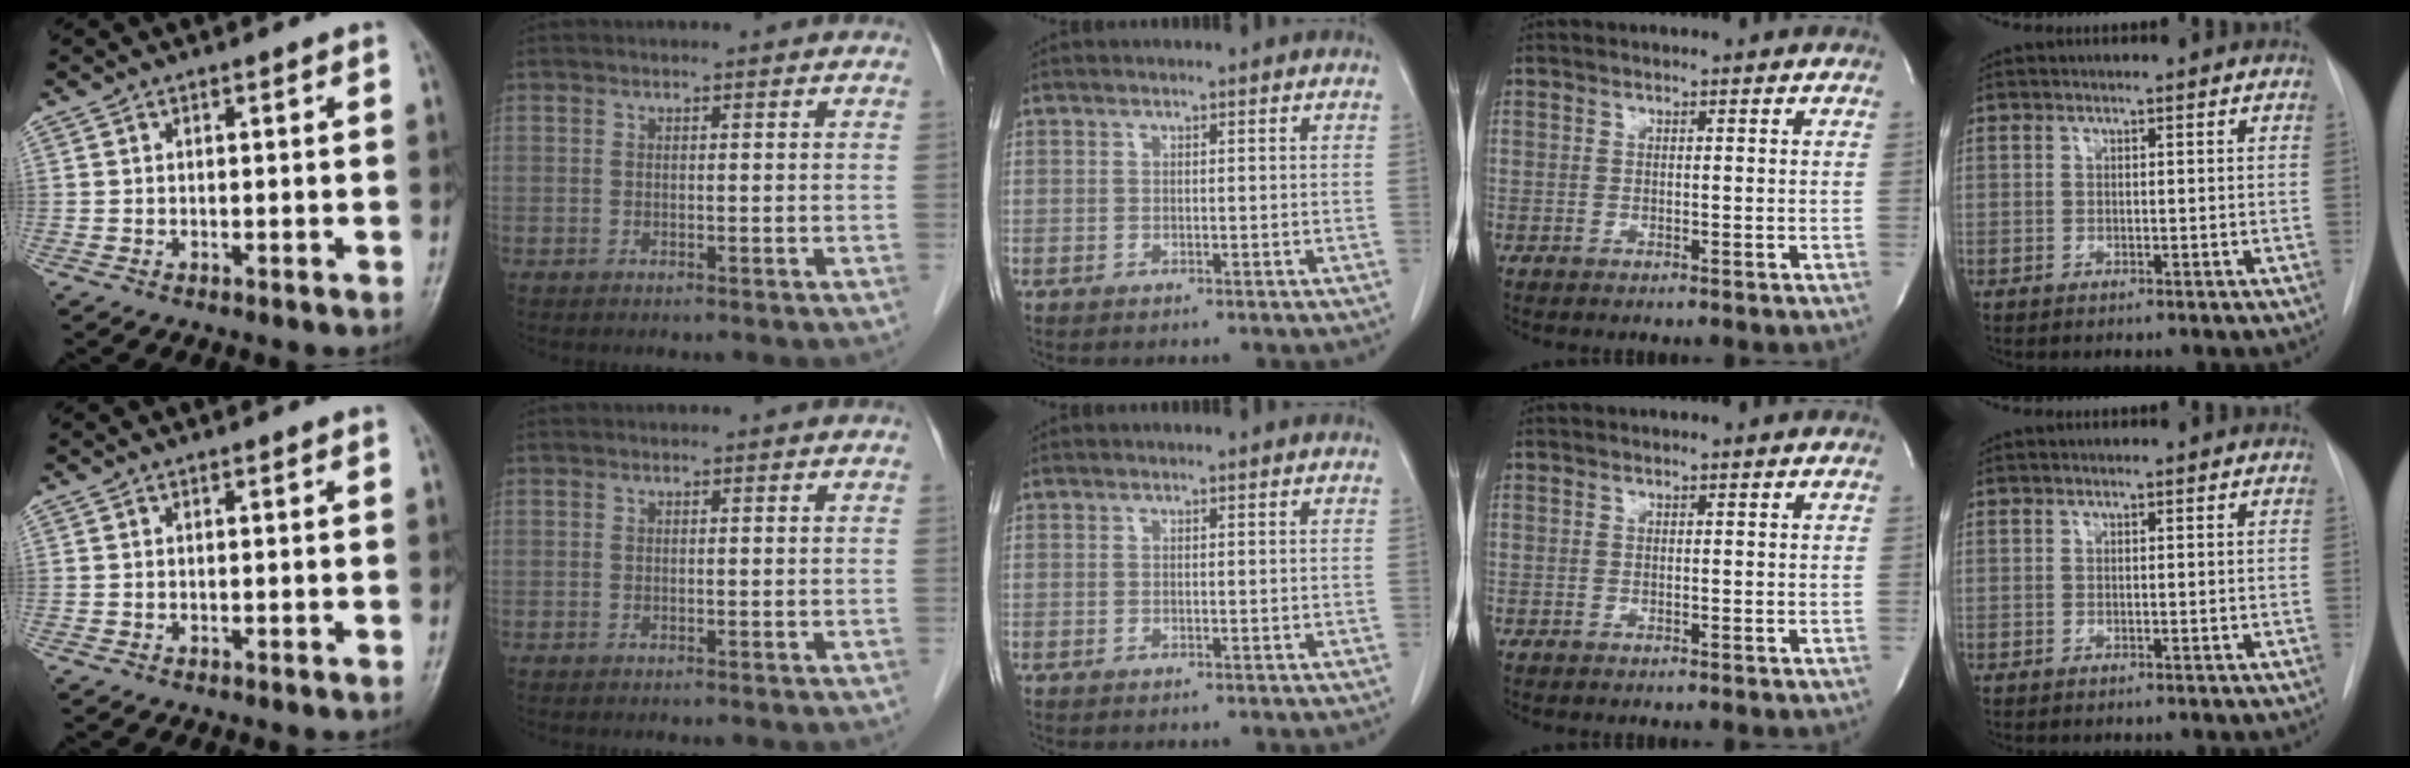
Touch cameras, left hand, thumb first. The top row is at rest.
{}